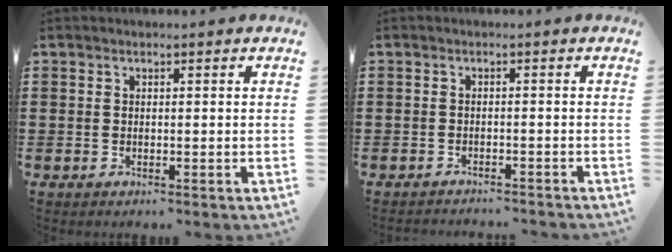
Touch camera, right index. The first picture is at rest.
{"total": 1.4, "force": [-1.4, -0.1, 0.0], "torque": [-0.003, 0.002, -0.030]}